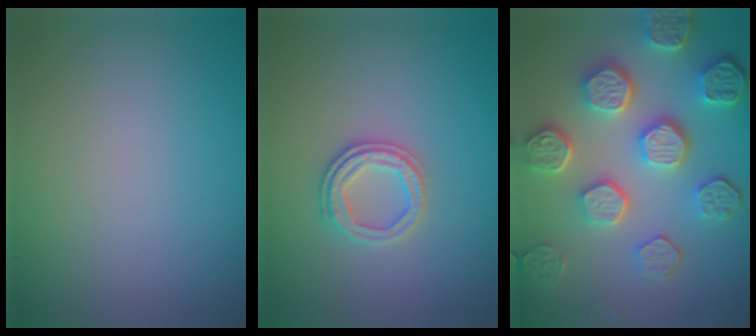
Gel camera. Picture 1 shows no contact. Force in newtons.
{"total": 2.5, "press": 2.4, "slide": 0.8}
{"total": 7.8, "press": 6.0, "slide": 5.1}